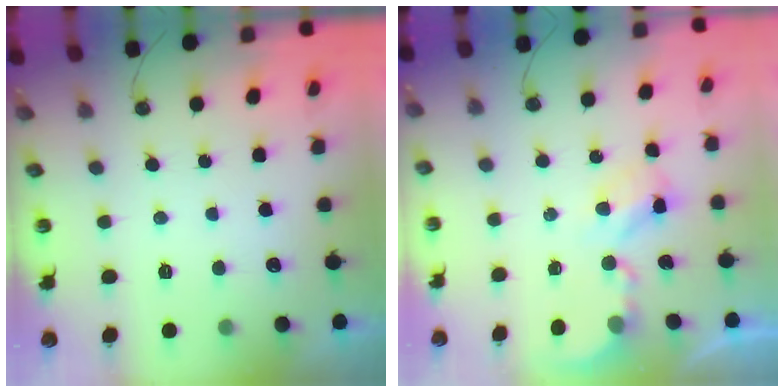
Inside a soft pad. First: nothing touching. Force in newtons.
{"total": 4.4, "press": 4.3, "slide": 0.7}